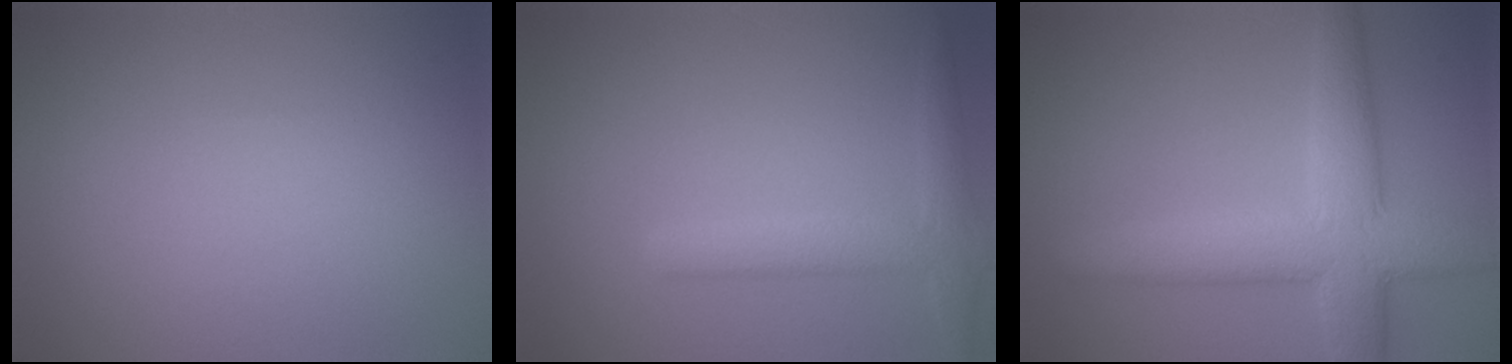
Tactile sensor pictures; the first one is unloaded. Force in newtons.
{"total": 3.0, "press": 3.0, "slide": 0.1}
{"total": 7.3, "press": 7.3, "slide": 0.4}